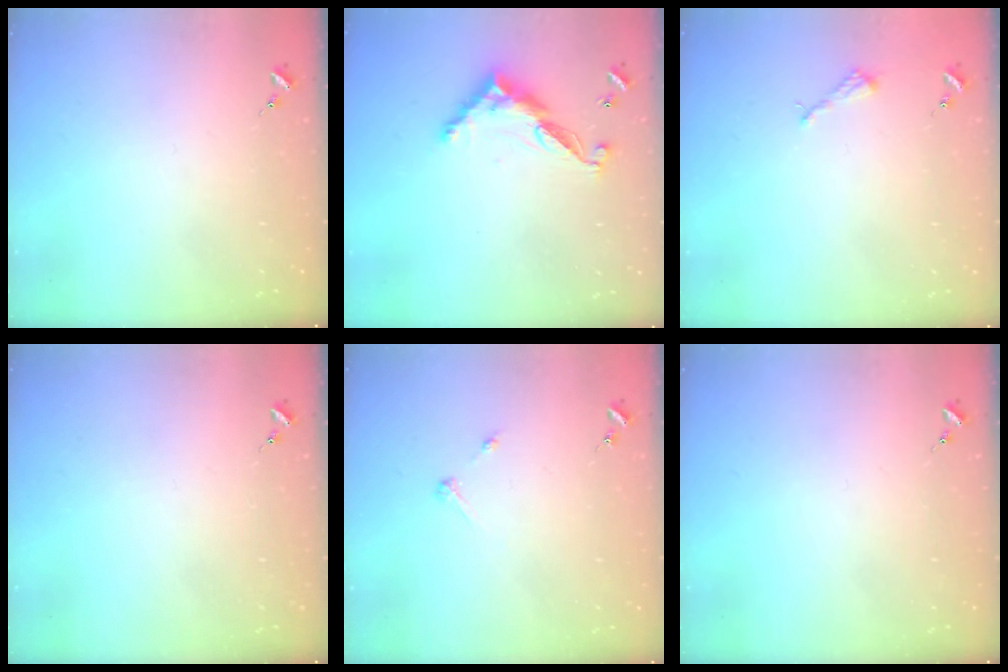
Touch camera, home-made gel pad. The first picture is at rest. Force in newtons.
{"total": 11.7, "press": 11.7, "slide": 0.3}
{"total": 2.6, "press": 2.6, "slide": 0.3}
{"total": 0.0}
{"total": 2.7, "press": 2.7, "slide": 0.3}
{"total": 0.0}